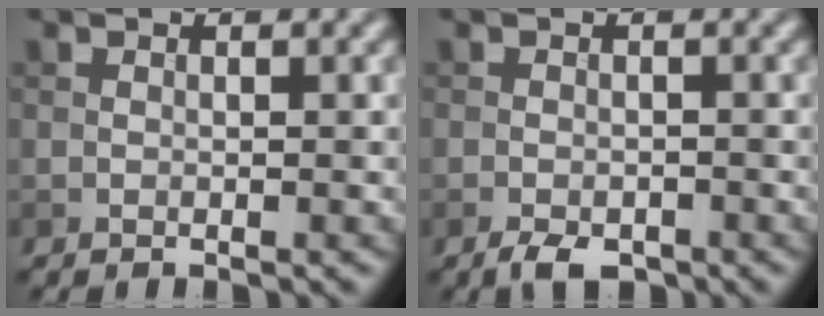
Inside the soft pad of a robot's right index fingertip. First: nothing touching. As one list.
[{"total": 2.4, "force": [-1.7, 1.0, 1.3], "torque": [-0.021, -0.003, -0.030]}]